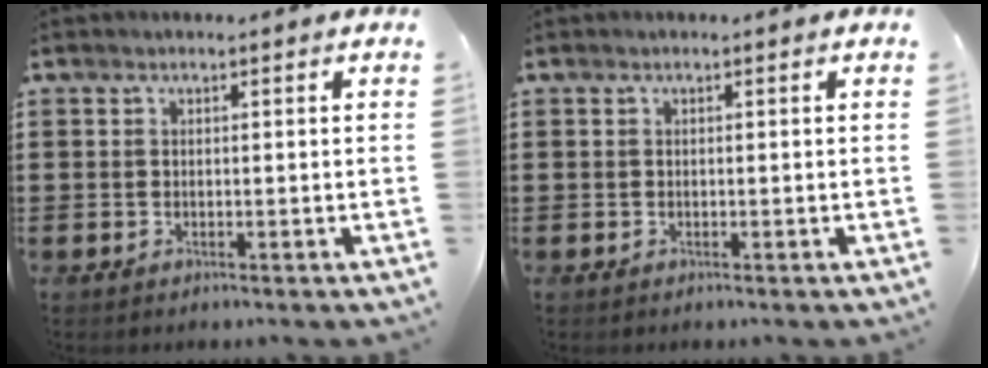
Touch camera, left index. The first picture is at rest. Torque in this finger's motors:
{"motor_torque": [0.00, 0.01, 0.00, 0.01]}